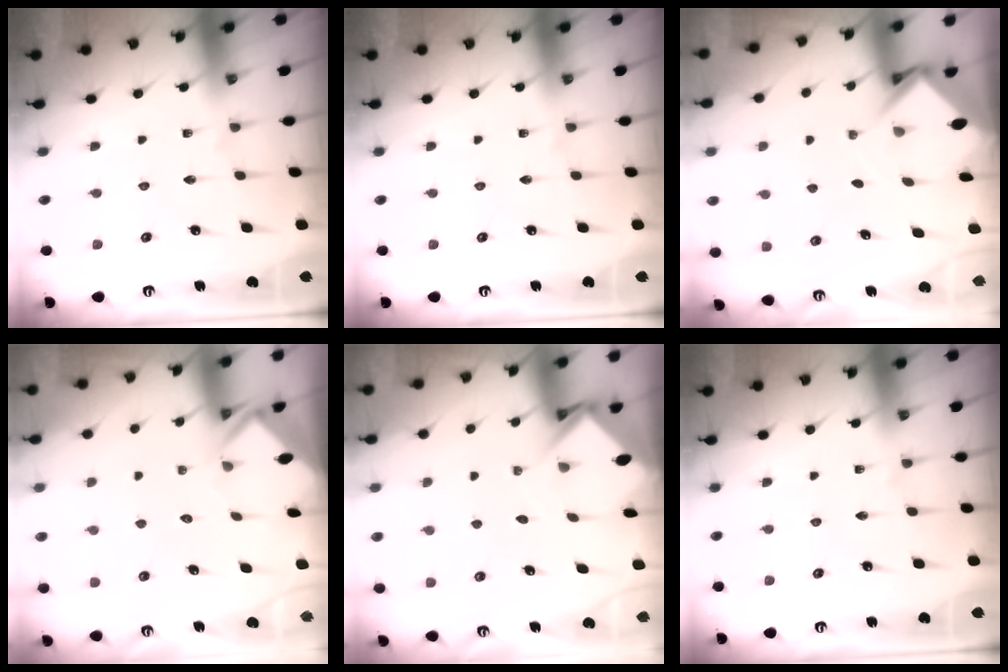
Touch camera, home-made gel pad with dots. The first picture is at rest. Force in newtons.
{"total": 0.0}
{"total": 4.4, "press": 4.4, "slide": 0.4}
{"total": 2.8, "press": 2.8, "slide": 0.1}
{"total": 3.6, "press": 3.6, "slide": 0.3}
{"total": 0.0}